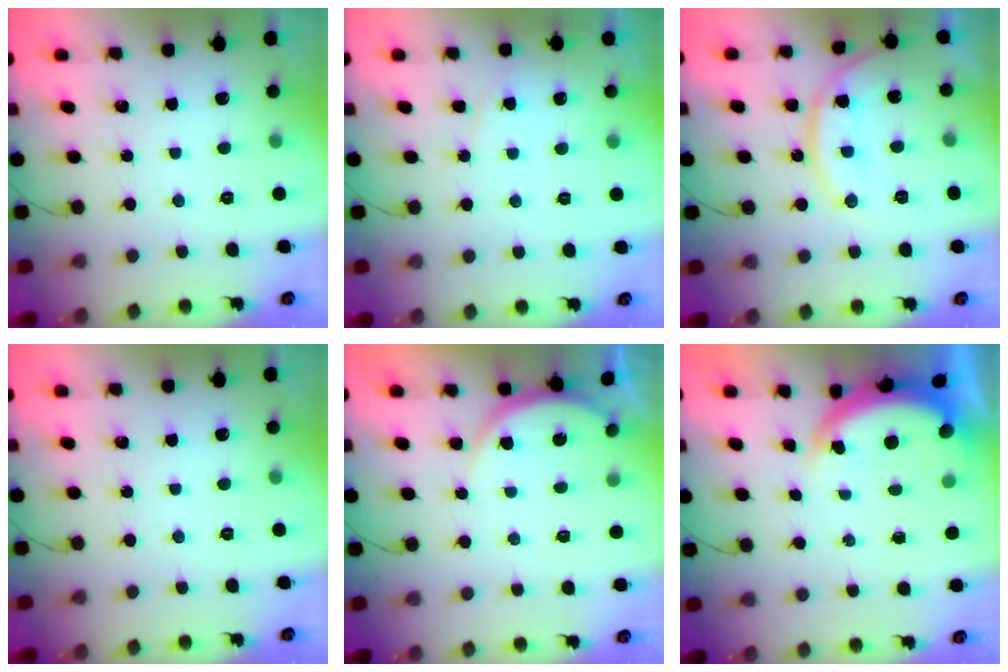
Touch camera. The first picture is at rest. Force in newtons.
{"total": 3.4, "press": 3.3, "slide": 0.3}
{"total": 14.6, "press": 14.6, "slide": 1.0}
{"total": 0.0}
{"total": 4.7, "press": 4.7, "slide": 0.5}
{"total": 3.9, "press": 3.9, "slide": 0.6}